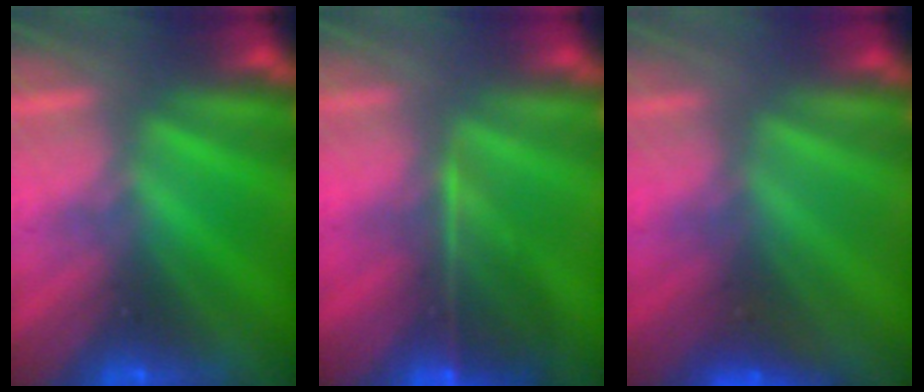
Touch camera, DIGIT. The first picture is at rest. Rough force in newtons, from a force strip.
{"total": 5.8}
{"total": 2.9}